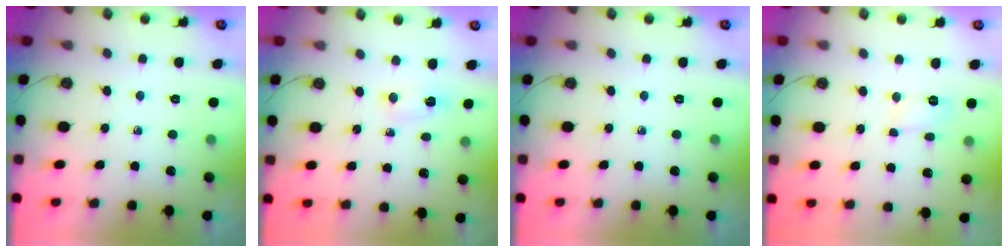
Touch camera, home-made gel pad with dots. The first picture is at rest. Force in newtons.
{"total": 2.6, "press": 1.3, "slide": 2.2}
{"total": 0.0}
{"total": 4.1, "press": 4.1, "slide": 0.4}